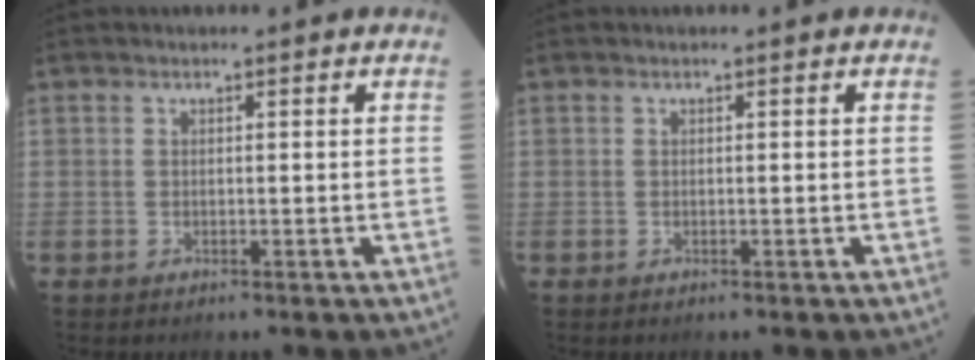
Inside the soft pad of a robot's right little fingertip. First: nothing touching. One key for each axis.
{"total": 0.0}